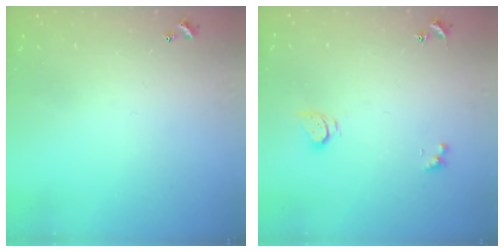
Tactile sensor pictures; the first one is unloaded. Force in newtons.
{"total": 2.5, "press": 2.5, "slide": 0.5}